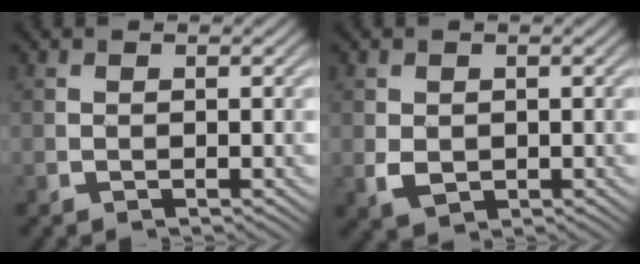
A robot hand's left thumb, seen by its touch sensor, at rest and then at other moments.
{"total": 2.3, "force": [0.0, 1.9, 1.3], "torque": [-0.032, -0.007, 0.004]}